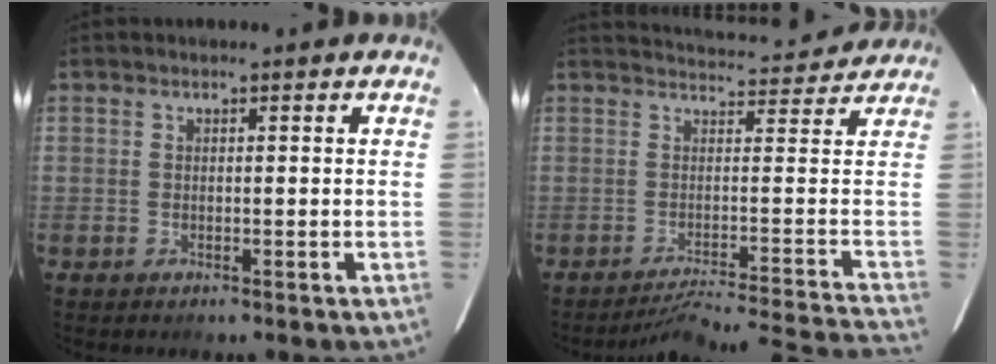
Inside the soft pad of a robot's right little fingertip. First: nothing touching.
{"total": 11.9, "force": [-4.4, -2.0, 10.9], "torque": [-0.138, 0.084, -0.071]}